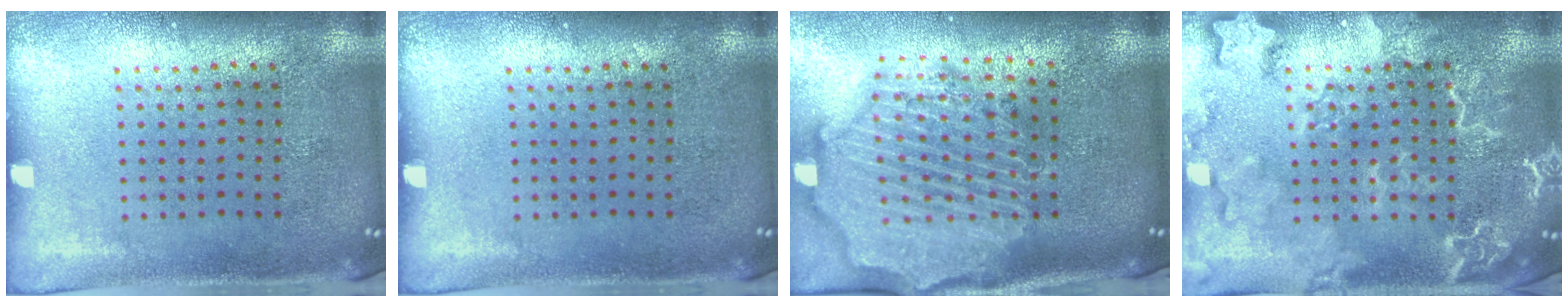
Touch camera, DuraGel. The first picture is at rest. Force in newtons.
{"total": 0.0}
{"total": 3.4, "press": 2.9, "slide": 1.7}
{"total": 4.4, "press": 4.4, "slide": 0.5}